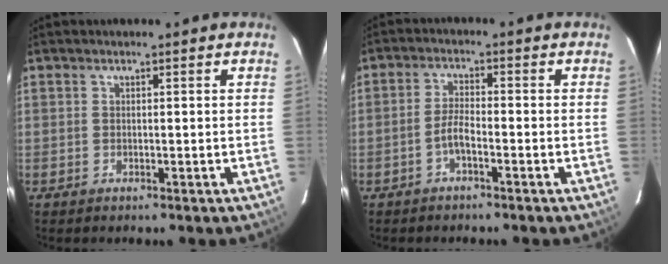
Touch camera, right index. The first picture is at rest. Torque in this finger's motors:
{"motor_torque": [0.65, -0.30, 0.33, 0.07]}